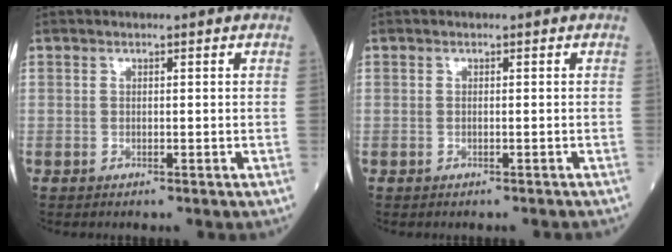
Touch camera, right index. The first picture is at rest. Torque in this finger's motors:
{"motor_torque": [0.03, 0.03, -0.10, -0.01]}